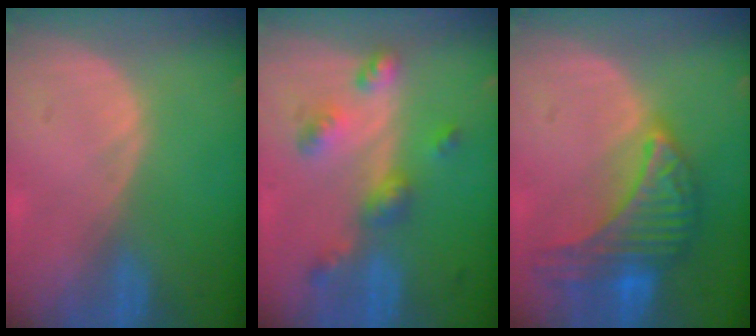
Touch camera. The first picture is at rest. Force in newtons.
{"total": 6.5, "press": 5.7, "slide": 3.1}
{"total": 9.6, "press": 9.5, "slide": 0.6}